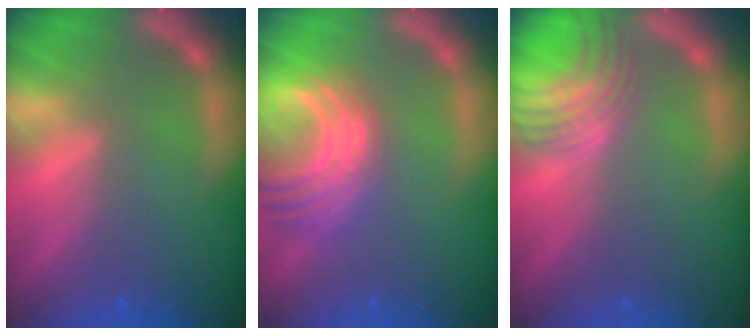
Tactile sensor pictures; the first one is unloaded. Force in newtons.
{"total": 9.0}
{"total": 7.5}